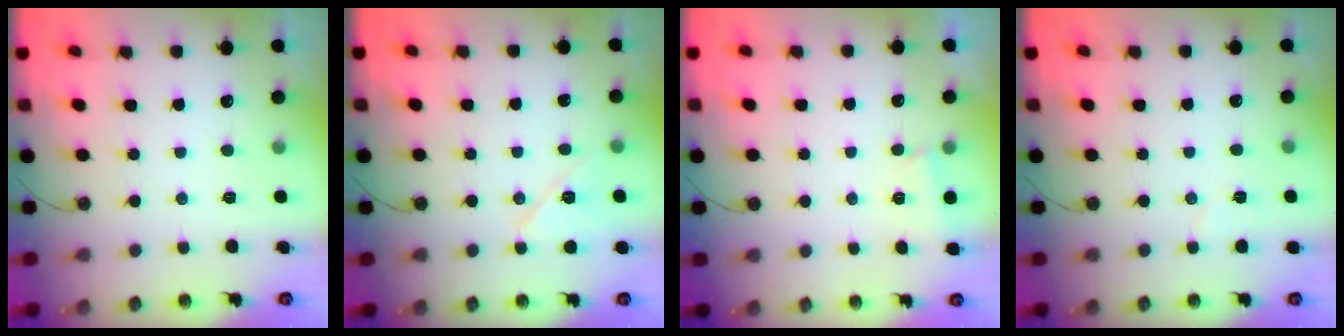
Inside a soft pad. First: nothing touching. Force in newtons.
{"total": 8.6, "press": 8.5, "slide": 0.9}
{"total": 1.7, "press": 1.7, "slide": 0.5}
{"total": 3.8, "press": 3.4, "slide": 1.7}